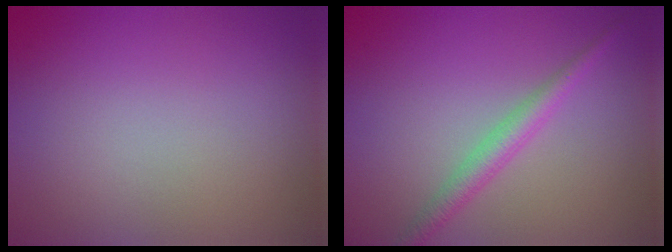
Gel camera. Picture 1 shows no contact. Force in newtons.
{"total": 2.5, "press": 2.5, "slide": 0.1}